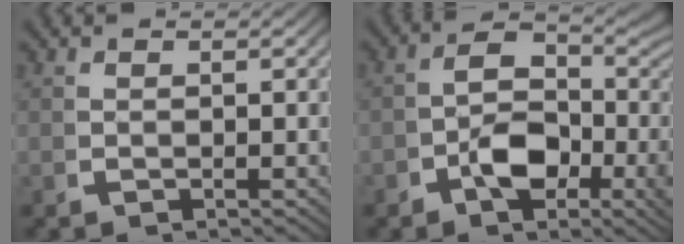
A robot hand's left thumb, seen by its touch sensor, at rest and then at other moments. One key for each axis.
{"total": 6.4, "fx": -0.8, "fy": 4.2, "fz": 4.8, "tx": -0.077, "ty": -0.019, "tz": -0.017}